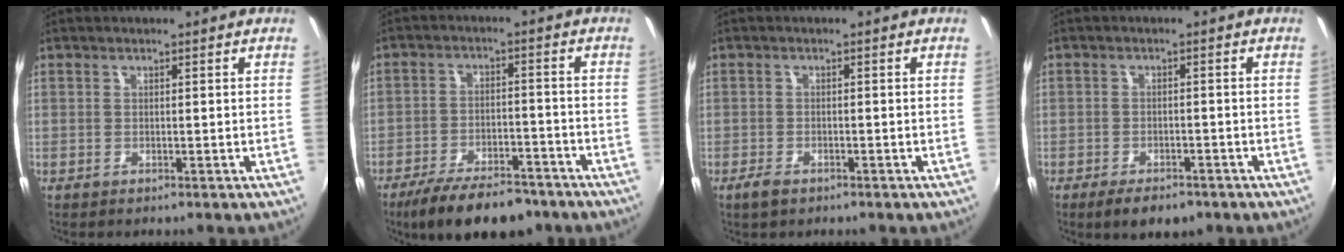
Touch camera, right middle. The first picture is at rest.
{"total": 14.5, "force": [-11.3, 4.9, 7.5], "torque": [-0.153, -0.018, -0.174]}
{"total": 2.6, "force": [-1.9, 1.1, 1.4], "torque": [-0.033, -0.006, -0.036]}
{"total": 6.1, "force": [-4.3, 2.6, 3.4], "torque": [-0.077, -0.015, -0.067]}